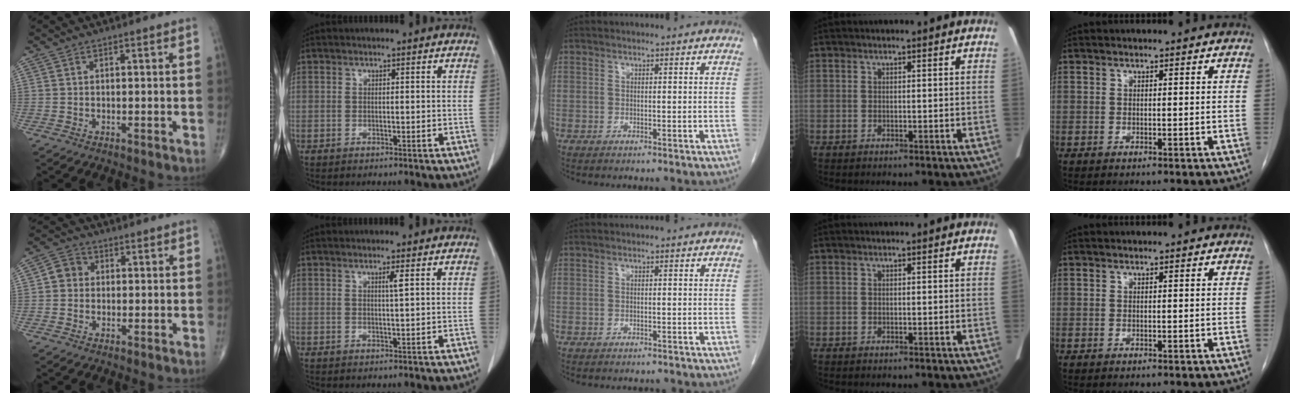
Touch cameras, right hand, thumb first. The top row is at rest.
{"thumb": {"total": 4.0, "force": [0.1, 3.6, 1.7], "torque": [-0.014, 0.010, -0.008]}, "index": {"total": 1.3, "force": [0.5, -0.3, 1.2], "torque": [-0.023, -0.003, 0.009]}, "middle": {"total": 2.0, "force": [-1.8, 0.7, 0.4], "torque": [-0.010, -0.002, -0.022]}}